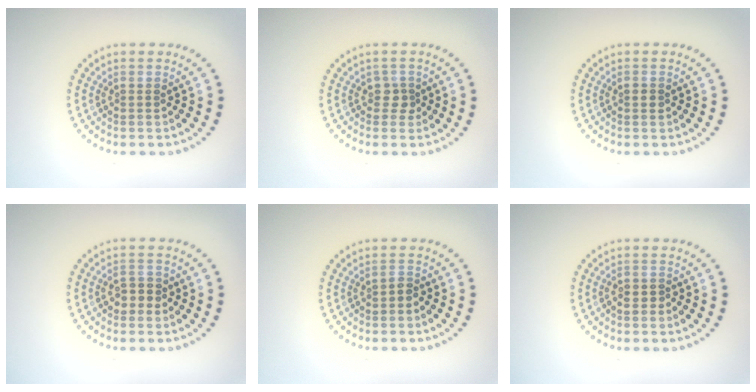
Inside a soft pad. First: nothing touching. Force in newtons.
{"total": 1.3, "press": 1.1, "slide": 0.7}
{"total": 0.9, "press": 0.9, "slide": 0.1}
{"total": 1.7, "press": 1.7, "slide": 0.3}
{"total": 0.9, "press": 0.8, "slide": 0.4}
{"total": 0.8, "press": 0.7, "slide": 0.5}